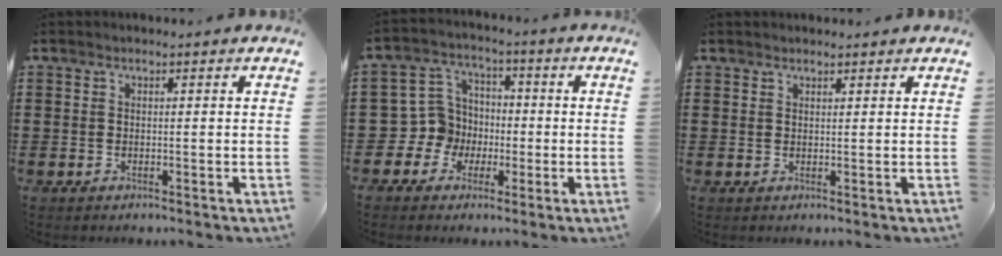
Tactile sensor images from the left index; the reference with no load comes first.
{"total": 7.1, "force": [-1.2, 7.0, 1.2], "torque": [-0.073, 0.000, -0.024]}
{"total": 1.1, "force": [1.0, 0.3, 0.1], "torque": [-0.004, 0.001, 0.020]}